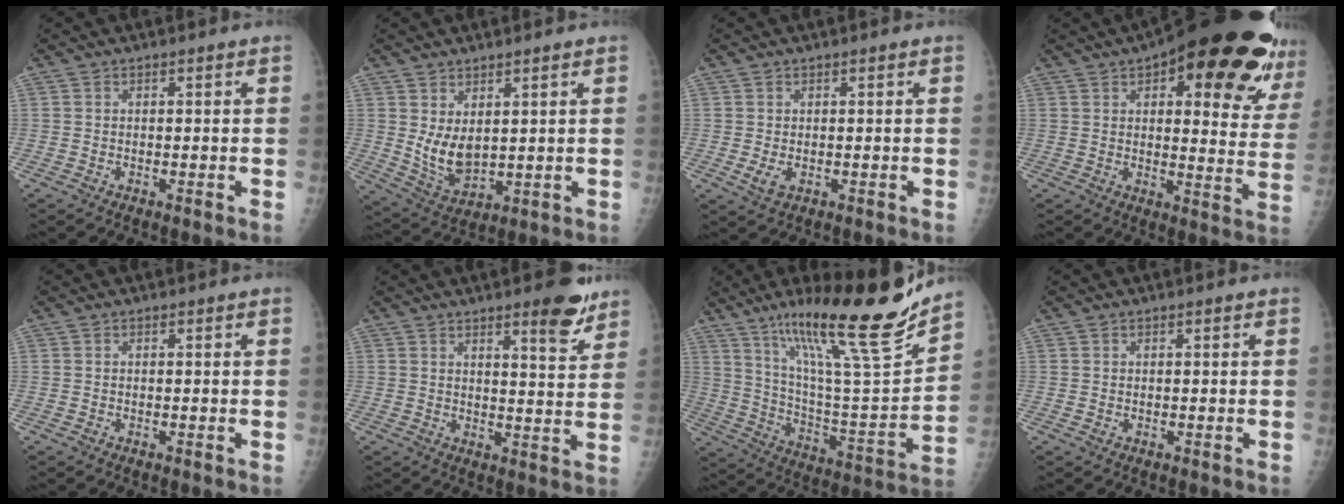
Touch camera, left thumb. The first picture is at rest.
{"total": 7.6, "force": [2.3, 4.1, 6.0], "torque": [-0.094, -0.030, 0.060]}
{"total": 2.8, "force": [0.0, 1.6, 2.4], "torque": [-0.041, -0.005, 0.007]}
{"total": 27.7, "force": [15.3, 9.4, 21.1], "torque": [-0.230, -0.026, 0.193]}
{"total": 0.0}
{"total": 7.7, "force": [5.3, 1.7, 5.3], "torque": [-0.055, -0.035, 0.071]}
{"total": 25.6, "force": [18.3, 3.1, 17.6], "torque": [-0.261, -0.082, 0.313]}
{"total": 0.6, "force": [0.3, 0.2, 0.5], "torque": [-0.009, 0.001, 0.006]}